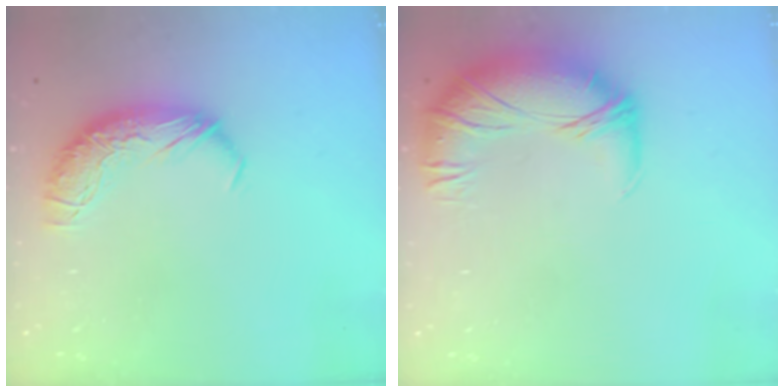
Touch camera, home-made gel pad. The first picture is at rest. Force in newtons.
{"total": 2.8, "press": 1.4, "slide": 2.5}